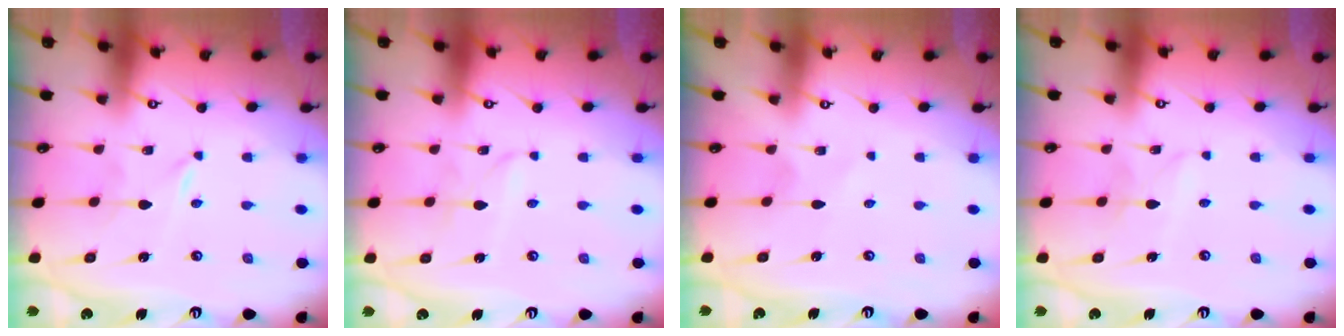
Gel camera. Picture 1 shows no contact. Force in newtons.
{"total": 2.2, "press": 2.2, "slide": 0.2}
{"total": 1.6, "press": 1.6, "slide": 0.2}
{"total": 2.7, "press": 2.7, "slide": 0.2}